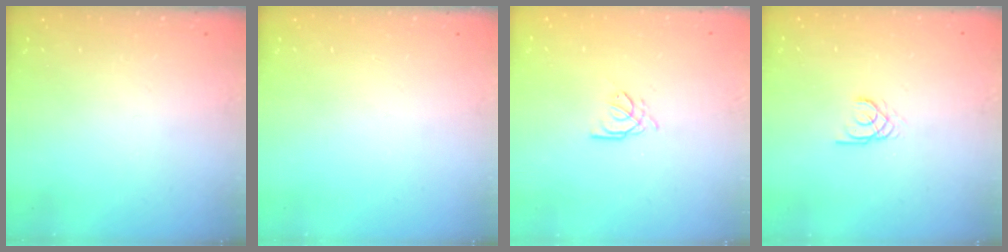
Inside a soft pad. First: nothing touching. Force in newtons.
{"total": 0.0}
{"total": 0.9, "press": 0.8, "slide": 0.2}
{"total": 2.0, "press": 2.0, "slide": 0.2}